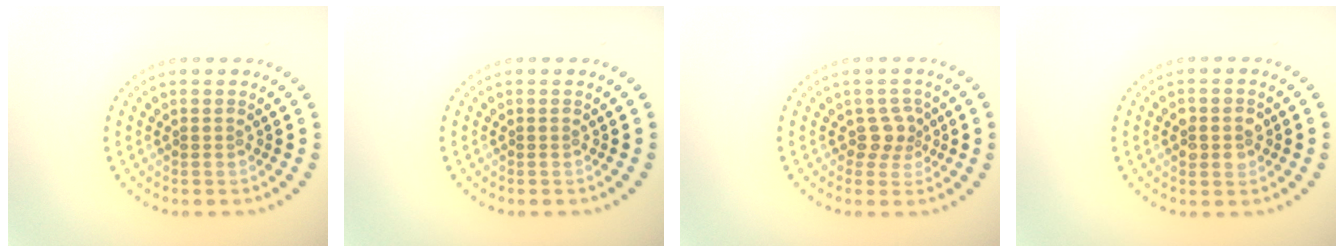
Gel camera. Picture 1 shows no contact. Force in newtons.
{"total": 0.0}
{"total": 2.0, "press": 1.6, "slide": 1.3}
{"total": 2.2, "press": 2.2, "slide": 0.3}